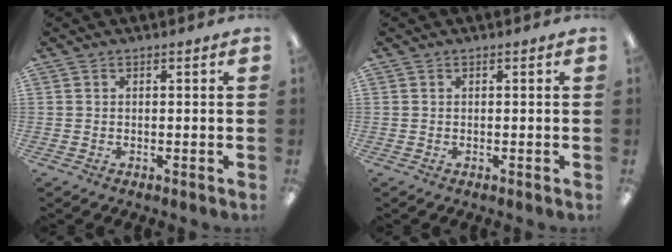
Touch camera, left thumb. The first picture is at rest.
{"total": 0.0}